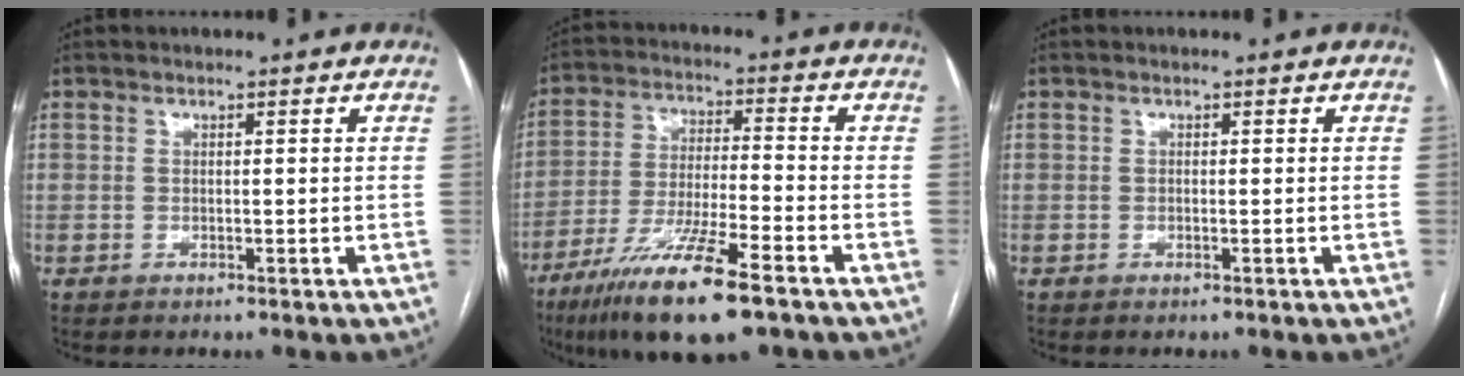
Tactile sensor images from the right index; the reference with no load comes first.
{"total": 15.1, "force": [-9.4, 1.4, 11.7], "torque": [-0.229, -0.039, -0.168]}
{"total": 0.0}